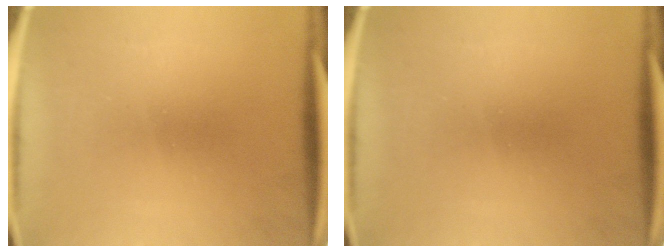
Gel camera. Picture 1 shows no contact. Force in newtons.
{"total": 0.0}